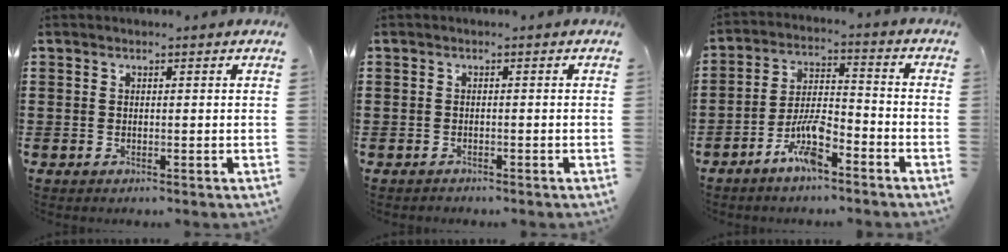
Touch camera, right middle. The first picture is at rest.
{"total": 1.0, "force": [-0.8, 0.5, -0.1], "torque": [0.002, 0.004, -0.019]}
{"total": 7.2, "force": [-4.9, 1.9, 4.9], "torque": [-0.107, 0.003, -0.095]}